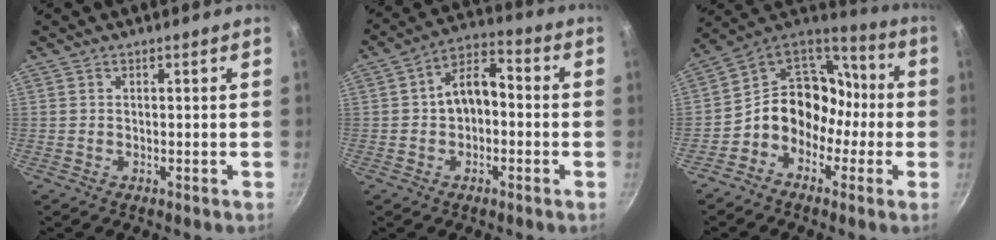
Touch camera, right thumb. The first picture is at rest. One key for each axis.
{"total": 9.2, "fx": -0.6, "fy": 6.2, "fz": 6.8, "tx": -0.080, "ty": 0.041, "tz": -0.021}
{"total": 14.7, "fx": -3.6, "fy": 12.3, "fz": 7.1, "tx": -0.054, "ty": 0.072, "tz": -0.078}